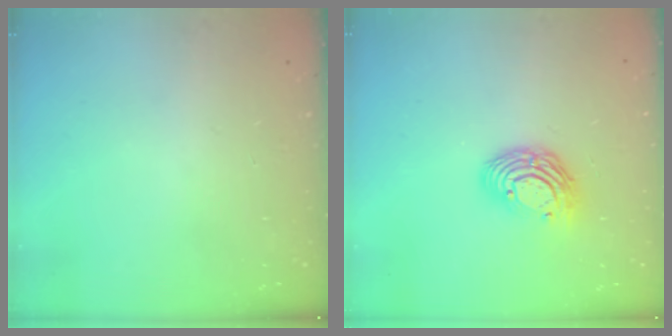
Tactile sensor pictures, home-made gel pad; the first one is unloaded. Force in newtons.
{"total": 10.9, "press": 10.9, "slide": 0.8}